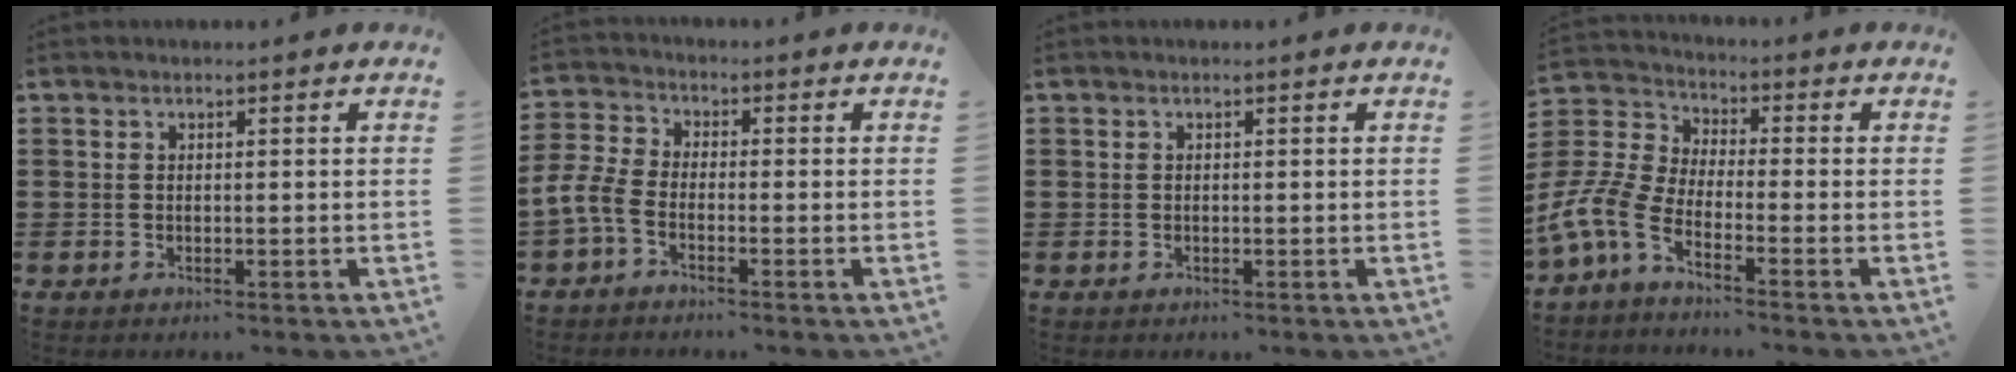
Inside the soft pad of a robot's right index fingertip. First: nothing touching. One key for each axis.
{"total": 4.2, "fx": -2.8, "fy": 1.5, "fz": 2.7, "tx": -0.083, "ty": -0.009, "tz": -0.062}
{"total": 0.0}
{"total": 6.3, "fx": -4.5, "fy": 2.1, "fz": 3.8, "tx": -0.136, "ty": -0.028, "tz": -0.102}